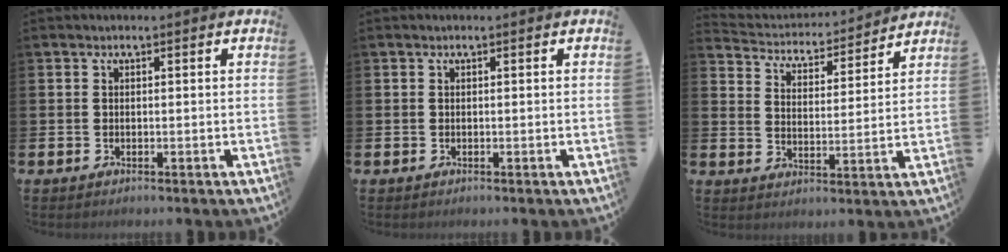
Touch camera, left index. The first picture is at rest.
{"total": 0.0}
{"total": 4.4, "force": [4.2, 1.3, 0.3], "torque": [-0.036, -0.040, 0.068]}